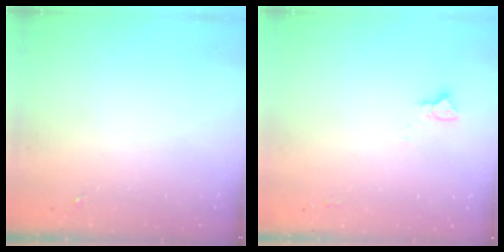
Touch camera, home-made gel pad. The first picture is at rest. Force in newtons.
{"total": 2.9, "press": 2.9, "slide": 0.2}